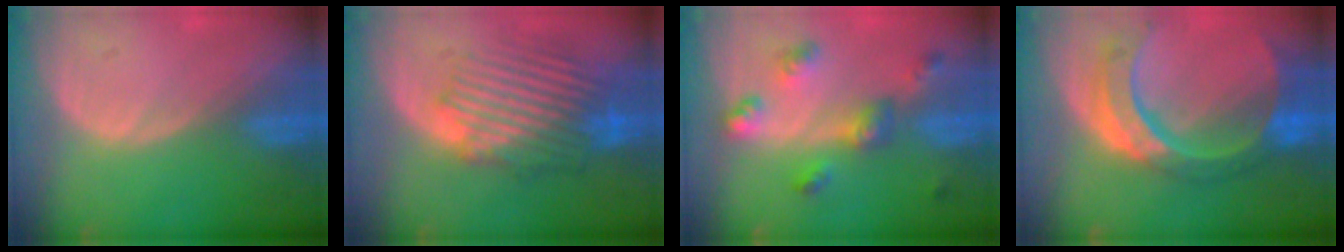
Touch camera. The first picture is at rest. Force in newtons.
{"total": 9.9, "press": 9.1, "slide": 3.9}
{"total": 6.7, "press": 5.9, "slide": 3.3}
{"total": 11.0, "press": 9.3, "slide": 6.0}